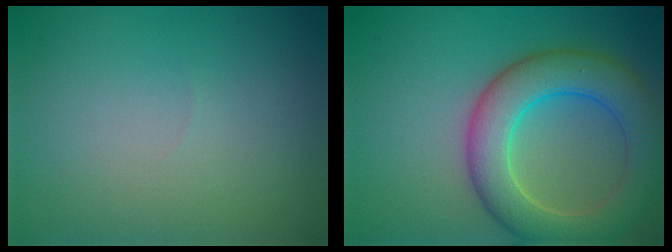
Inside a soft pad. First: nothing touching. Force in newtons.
{"total": 7.4, "press": 7.3, "slide": 0.4}